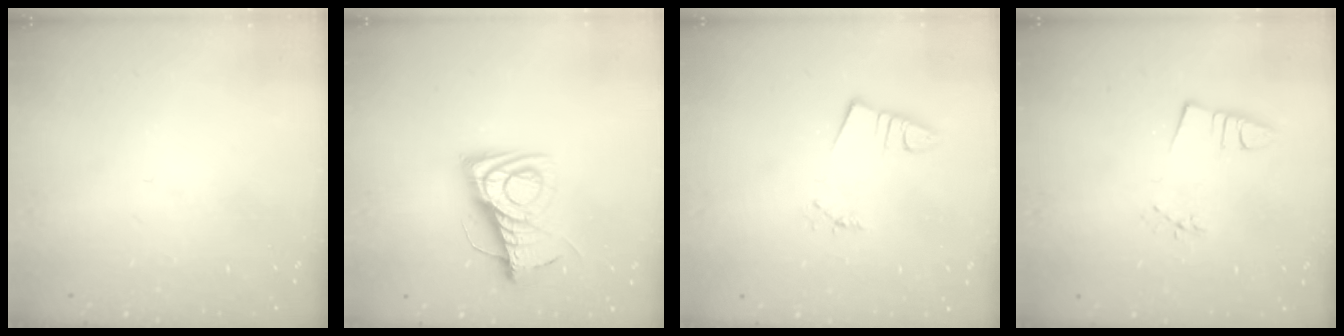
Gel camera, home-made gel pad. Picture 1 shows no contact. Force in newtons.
{"total": 13.8, "press": 13.8, "slide": 0.4}
{"total": 1.0, "press": 1.0, "slide": 0.0}
{"total": 2.6, "press": 1.1, "slide": 2.4}